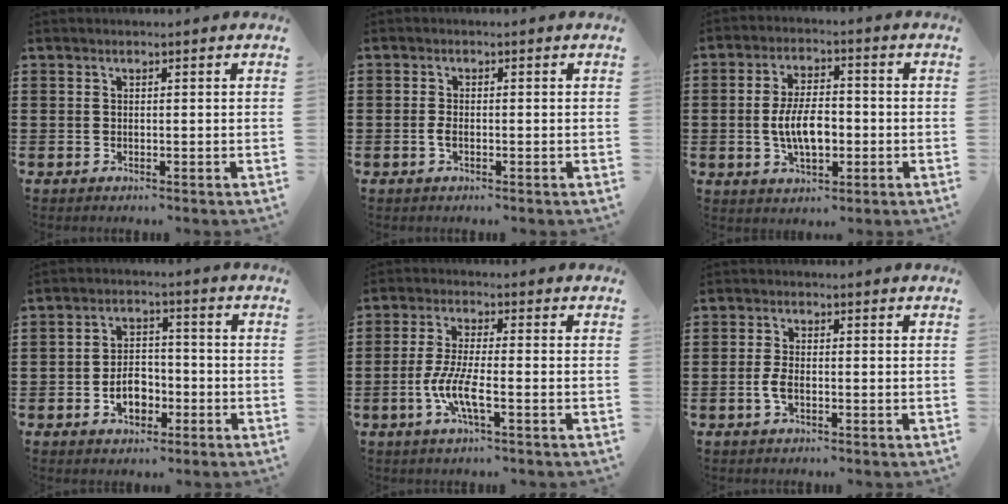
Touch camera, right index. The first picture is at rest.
{"total": 1.5, "force": [-0.5, 0.3, 1.4], "torque": [-0.036, -0.007, -0.010]}
{"total": 7.3, "force": [-1.1, 3.6, 6.3], "torque": [-0.123, 0.000, -0.027]}
{"total": 5.3, "force": [-2.0, 3.4, 3.5], "torque": [-0.049, 0.000, -0.037]}
{"total": 6.5, "force": [-2.4, 1.1, 6.0], "torque": [-0.135, -0.014, -0.052]}
{"total": 2.7, "force": [-0.8, 0.9, 2.5], "torque": [-0.062, -0.008, -0.018]}